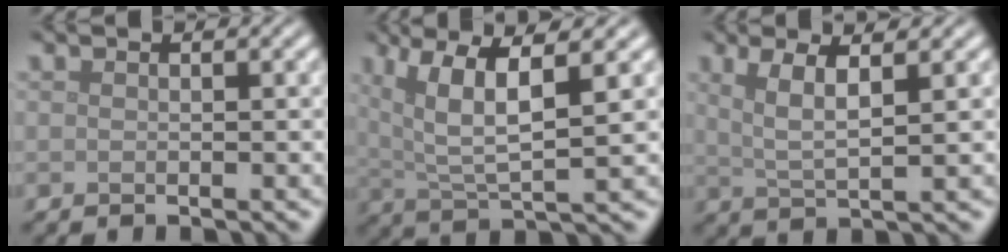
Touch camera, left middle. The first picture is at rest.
{"total": 7.2, "force": [3.1, 1.9, 6.2], "torque": [-0.124, 0.004, 0.060]}
{"total": 3.6, "force": [1.5, 0.8, 3.1], "torque": [-0.062, -0.002, 0.031]}